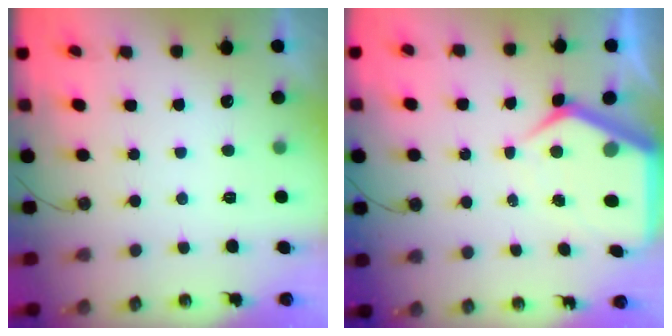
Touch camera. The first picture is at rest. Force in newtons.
{"total": 8.4, "press": 8.3, "slide": 0.8}